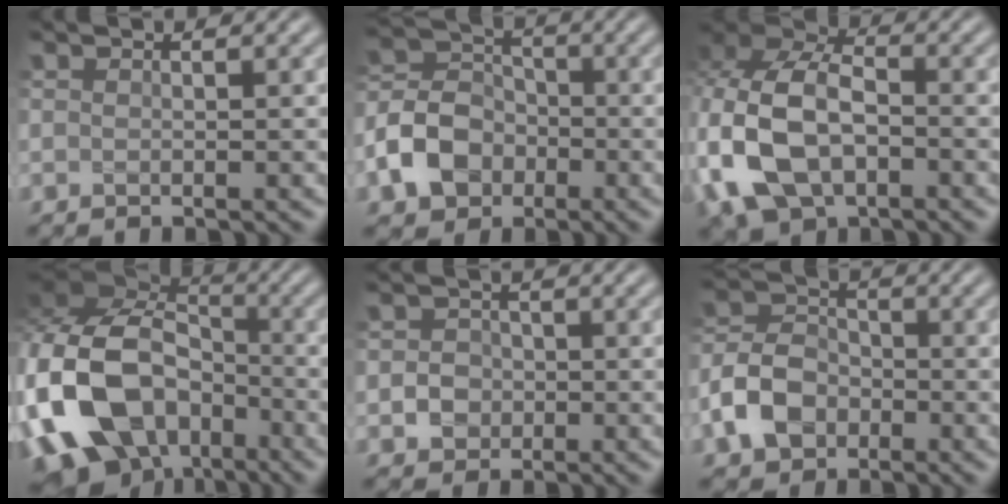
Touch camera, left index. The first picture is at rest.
{"total": 5.9, "force": [-2.5, 4.5, 2.9], "torque": [-0.063, 0.007, -0.058]}
{"total": 11.1, "force": [-2.6, 7.7, 7.6], "torque": [-0.200, -0.011, -0.056]}
{"total": 16.4, "force": [-5.1, 11.8, 10.2], "torque": [-0.252, -0.013, -0.095]}
{"total": 2.2, "force": [-0.5, 2.0, 0.8], "torque": [0.005, 0.002, -0.018]}
{"total": 5.2, "force": [-2.3, 3.8, 2.7], "torque": [-0.059, 0.008, -0.054]}